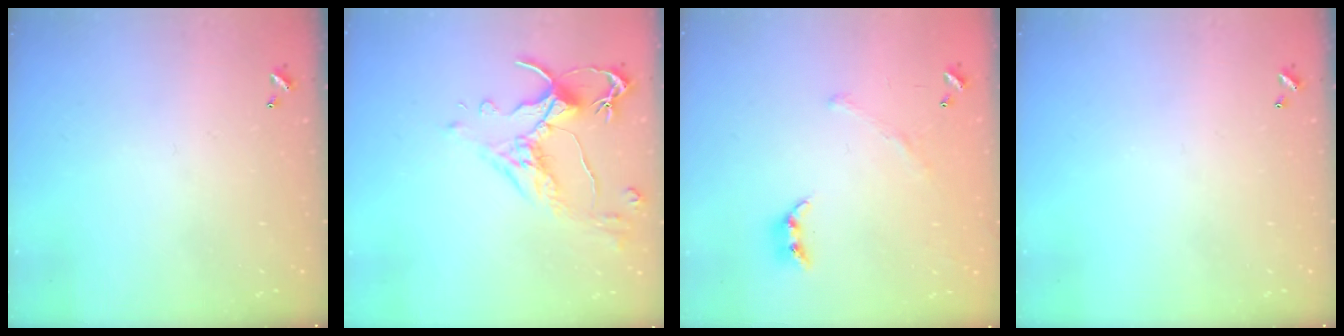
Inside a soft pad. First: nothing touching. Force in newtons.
{"total": 2.6, "press": 2.2, "slide": 1.3}
{"total": 2.9, "press": 2.7, "slide": 1.0}
{"total": 0.0}